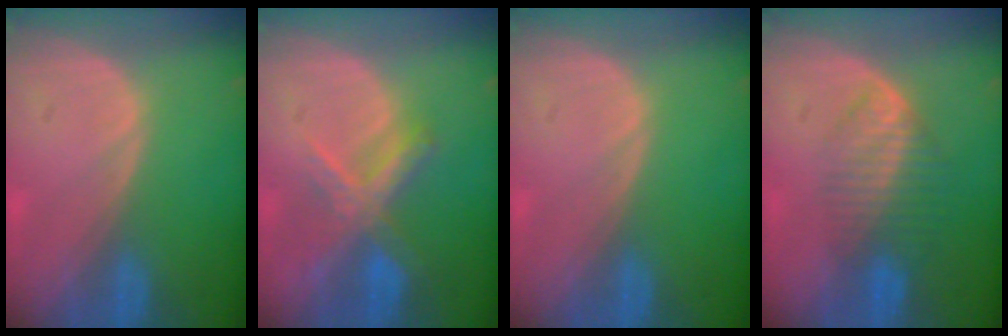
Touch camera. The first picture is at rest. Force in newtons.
{"total": 7.3, "press": 6.2, "slide": 3.8}
{"total": 0.0}
{"total": 6.8, "press": 5.8, "slide": 3.5}